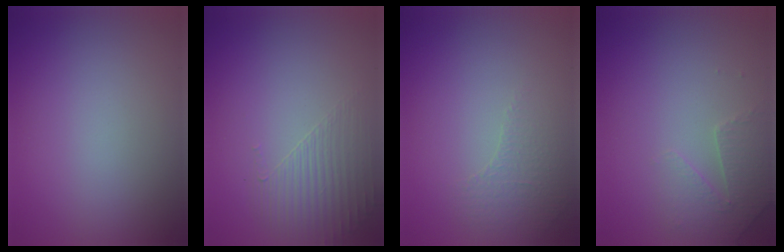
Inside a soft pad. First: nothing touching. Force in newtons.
{"total": 1.7, "press": 0.9, "slide": 1.4}
{"total": 1.1, "press": 0.7, "slide": 0.8}
{"total": 2.3, "press": 2.2, "slide": 0.6}